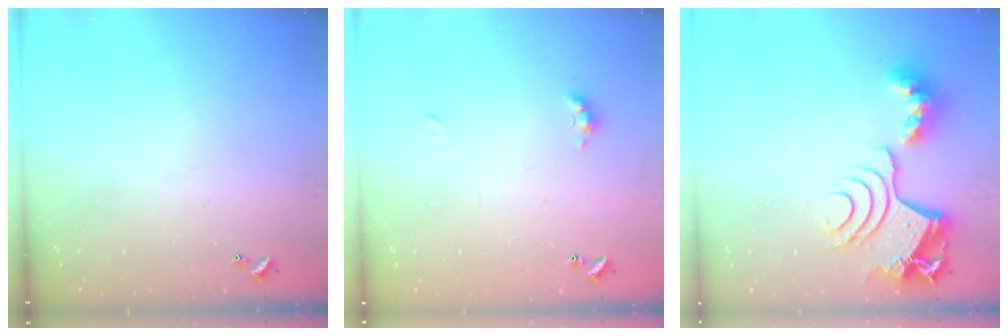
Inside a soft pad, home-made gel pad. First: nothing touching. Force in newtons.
{"total": 3.3, "press": 3.2, "slide": 0.7}
{"total": 14.2, "press": 14.0, "slide": 1.9}